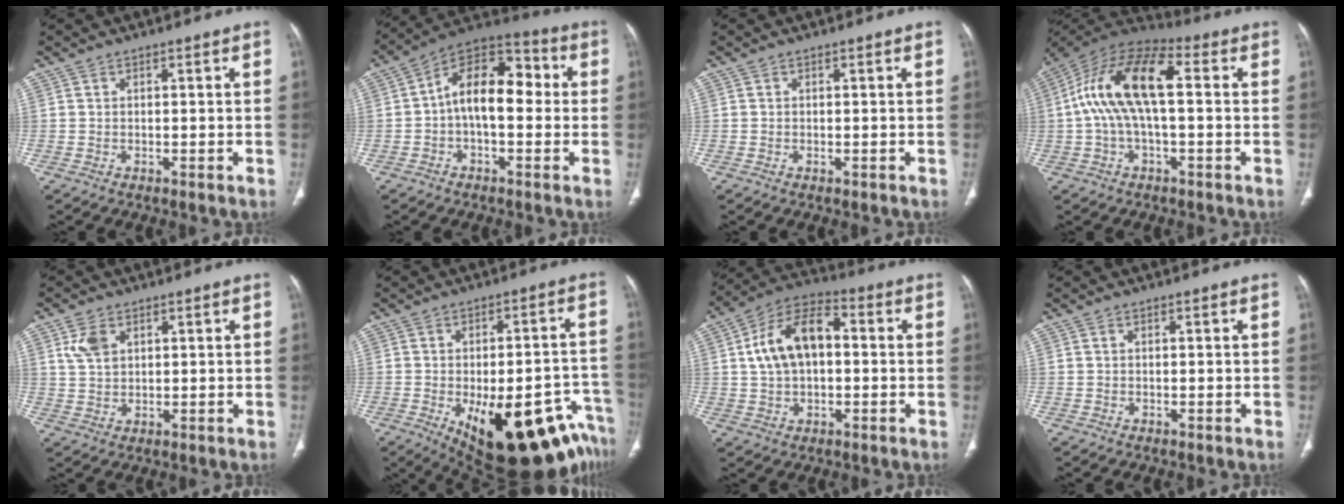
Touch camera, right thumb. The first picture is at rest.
{"total": 14.2, "force": [0.2, 8.2, 11.6], "torque": [-0.157, 0.046, -0.011]}
{"total": 0.0}
{"total": 15.9, "force": [1.2, 7.1, 14.2], "torque": [-0.279, 0.047, 0.013]}
{"total": 4.8, "force": [2.1, 3.1, 3.0], "torque": [-0.054, -0.001, 0.048]}
{"total": 25.9, "force": [-13.4, 10.7, 19.5], "torque": [-0.182, 0.048, -0.162]}
{"total": 13.2, "force": [1.4, 8.1, 10.4], "torque": [-0.180, 0.031, 0.016]}
{"total": 0.0}